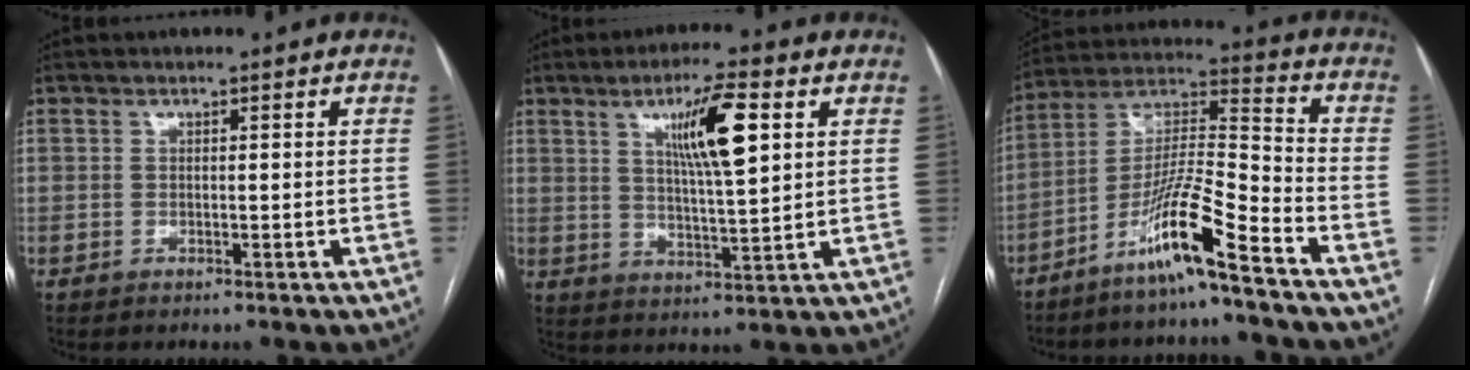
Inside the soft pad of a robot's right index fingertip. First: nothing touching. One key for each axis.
{"total": 10.1, "fx": 3.8, "fy": 1.0, "fz": 9.3, "tx": -0.159, "ty": 0.004, "tz": 0.063}
{"total": 12.5, "fx": -8.4, "fy": -0.6, "fz": 9.2, "tx": -0.179, "ty": -0.005, "tz": -0.158}